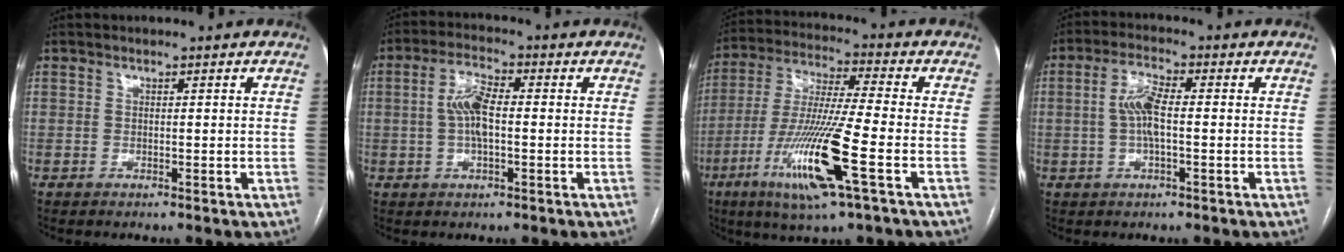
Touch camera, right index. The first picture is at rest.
{"total": 5.7, "force": [0.0, 1.7, 5.5], "torque": [-0.115, 0.012, 0.000]}
{"total": 15.5, "force": [-5.9, 0.1, 14.3], "torque": [-0.294, -0.023, -0.109]}
{"total": 5.3, "force": [0.0, 1.2, 5.1], "torque": [-0.109, 0.011, -0.001]}